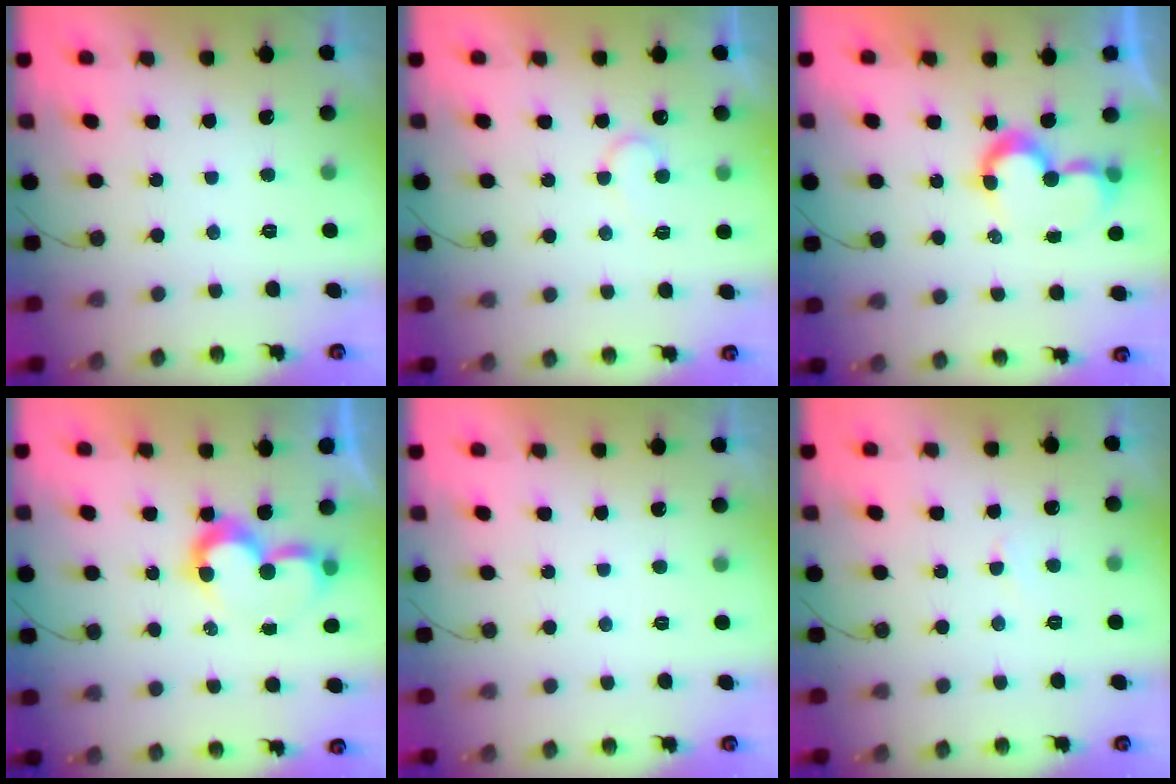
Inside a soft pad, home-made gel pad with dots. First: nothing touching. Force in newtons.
{"total": 5.8, "press": 5.8, "slide": 0.5}
{"total": 7.8, "press": 7.8, "slide": 0.6}
{"total": 7.3, "press": 7.3, "slide": 0.6}
{"total": 1.8, "press": 1.8, "slide": 0.1}
{"total": 3.0, "press": 3.0, "slide": 0.4}